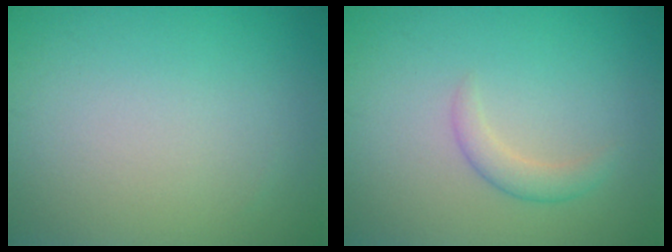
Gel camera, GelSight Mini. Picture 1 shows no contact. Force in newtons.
{"total": 1.7, "press": 1.7, "slide": 0.1}